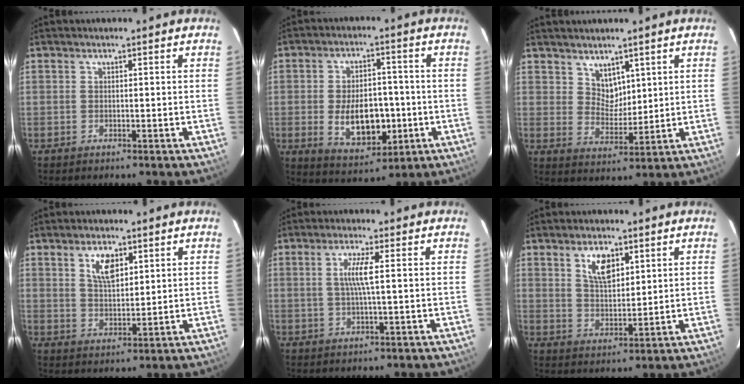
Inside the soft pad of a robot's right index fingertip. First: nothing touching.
{"total": 11.9, "force": [-2.3, 6.9, 9.4], "torque": [-0.177, 0.000, -0.019]}
{"total": 4.9, "force": [3.5, 3.2, 1.5], "torque": [-0.014, 0.003, 0.069]}
{"total": 6.0, "force": [2.9, 2.9, 4.4], "torque": [-0.078, 0.005, 0.056]}
{"total": 4.3, "force": [0.5, -0.4, 4.2], "torque": [-0.081, -0.001, 0.010]}
{"total": 6.5, "force": [3.3, 3.1, 4.7], "torque": [-0.082, 0.005, 0.065]}